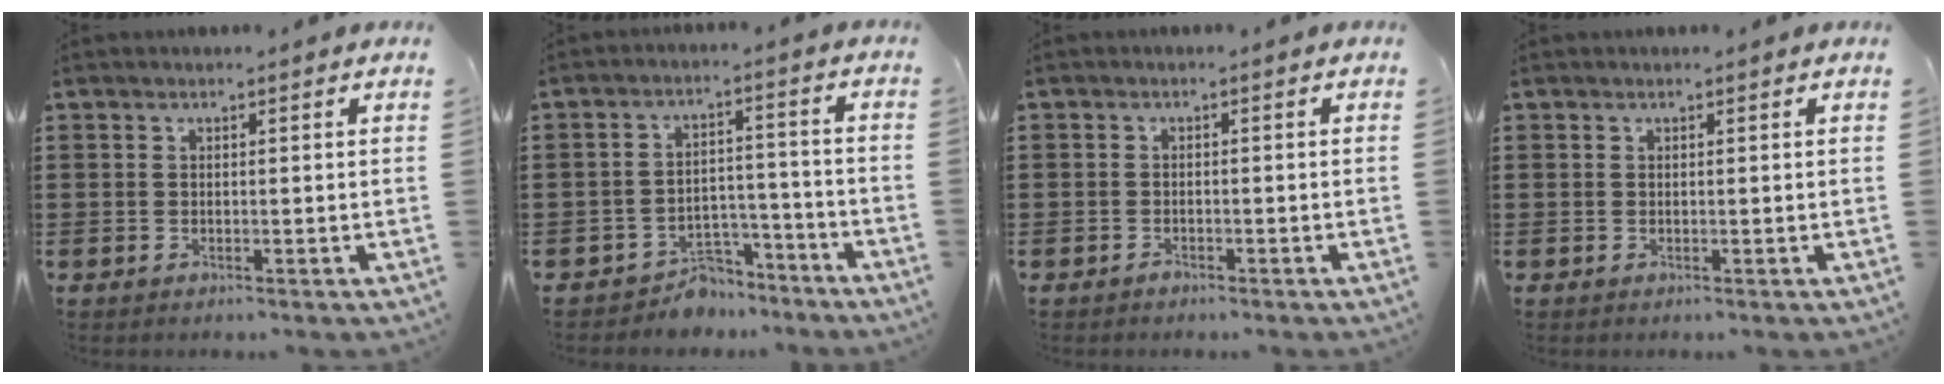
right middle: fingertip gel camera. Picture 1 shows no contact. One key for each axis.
{"total": 5.3, "fx": -5.0, "fy": 1.6, "fz": 0.5, "tx": -0.010, "ty": 0.016, "tz": -0.102}
{"total": 1.2, "fx": -1.1, "fy": 0.6, "fz": 0.0, "tx": -0.002, "ty": 0.003, "tz": -0.025}
{"total": 0.0}